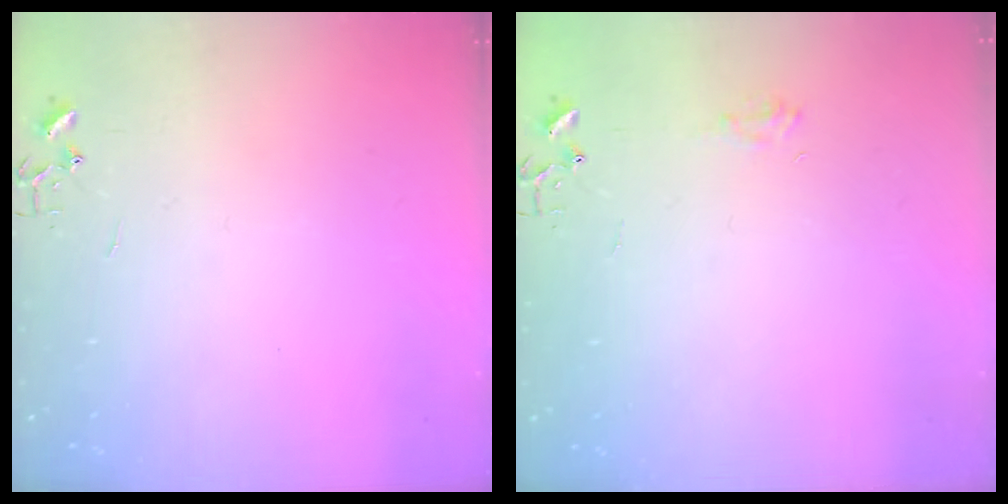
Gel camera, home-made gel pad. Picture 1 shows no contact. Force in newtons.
{"total": 6.7, "press": 6.6, "slide": 0.7}